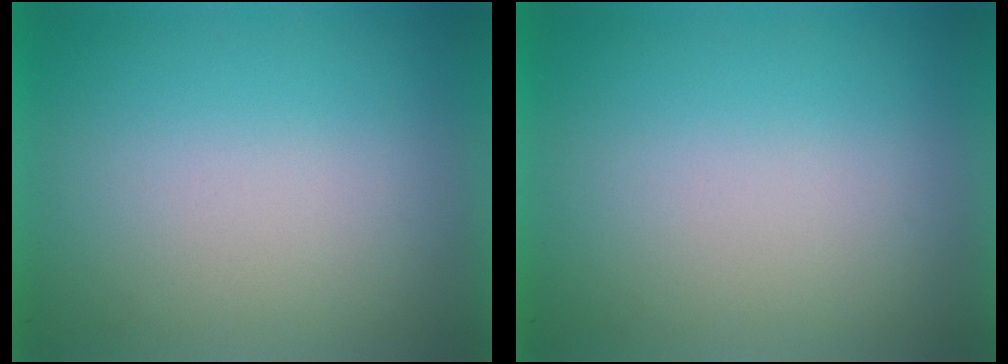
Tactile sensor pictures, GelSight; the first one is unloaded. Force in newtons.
{"total": 0.0}